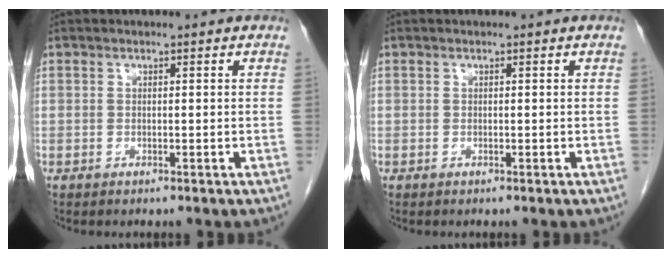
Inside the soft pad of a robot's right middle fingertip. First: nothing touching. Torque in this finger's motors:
{"motor_torque": [-0.01, 0.01, 0.00, 0.01]}